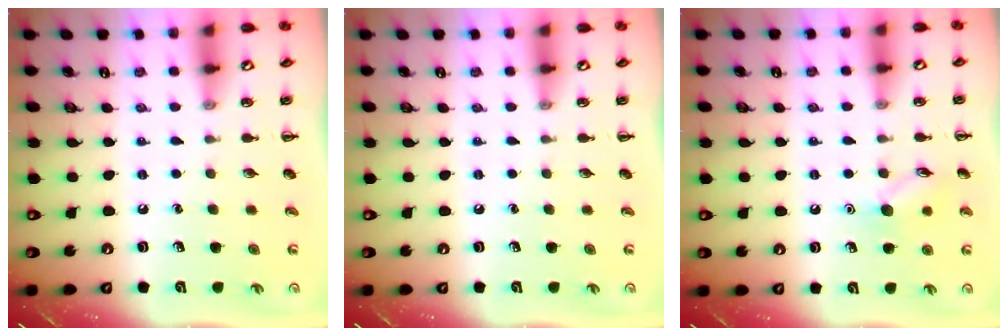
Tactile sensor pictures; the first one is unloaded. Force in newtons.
{"total": 0.0}
{"total": 8.4, "press": 8.4, "slide": 0.8}